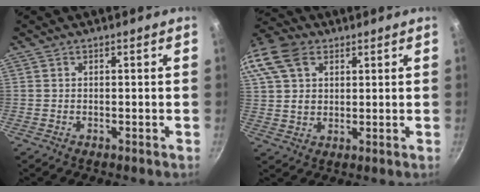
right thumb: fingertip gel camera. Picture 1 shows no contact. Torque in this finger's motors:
{"motor_torque": [0.42, 0.98, 0.44, 0.04, 0.12]}